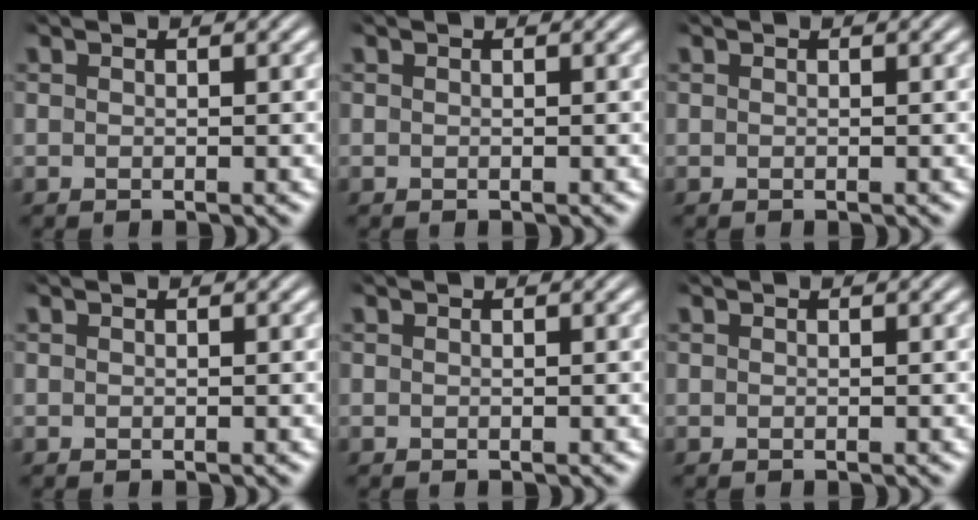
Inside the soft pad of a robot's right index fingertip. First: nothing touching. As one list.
[{"total": 0.0}, {"total": 0.0}, {"total": 0.0}, {"total": 0.0}, {"total": 0.0}]